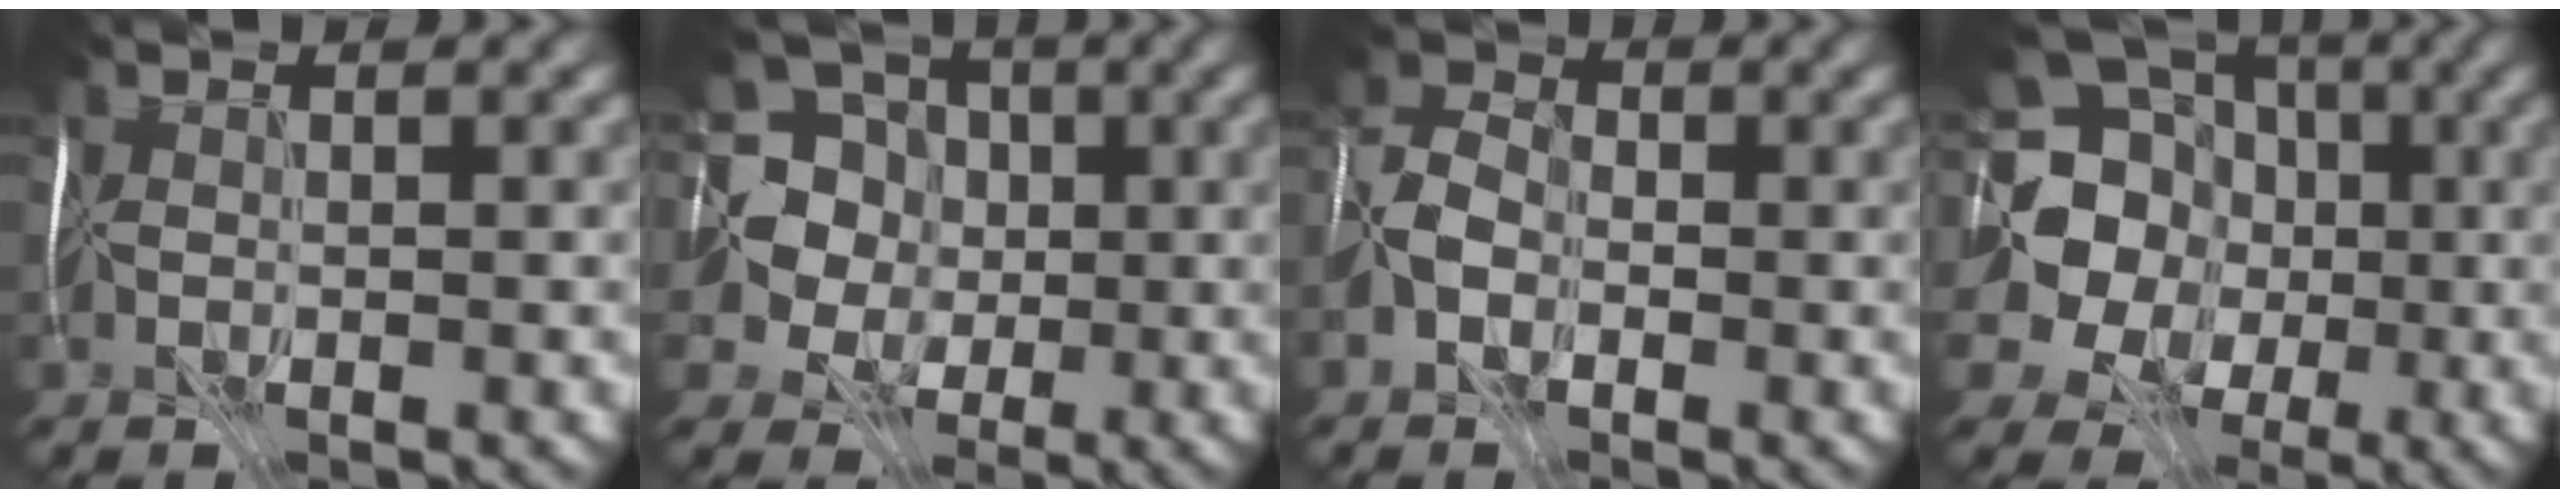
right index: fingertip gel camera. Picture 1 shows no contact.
{"total": 8.7, "force": [1.0, 8.3, 2.5], "torque": [-0.079, 0.034, -0.013]}
{"total": 1.9, "force": [-1.3, 1.3, 0.5], "torque": [-0.008, 0.010, -0.029]}
{"total": 14.4, "force": [2.1, 13.1, 5.7], "torque": [-0.153, 0.033, 0.016]}